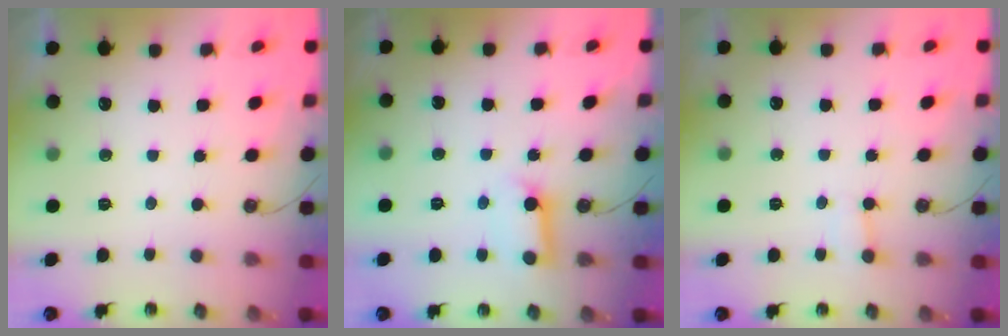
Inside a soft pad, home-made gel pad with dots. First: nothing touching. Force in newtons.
{"total": 9.0, "press": 8.9, "slide": 1.1}
{"total": 3.8, "press": 3.8, "slide": 0.3}